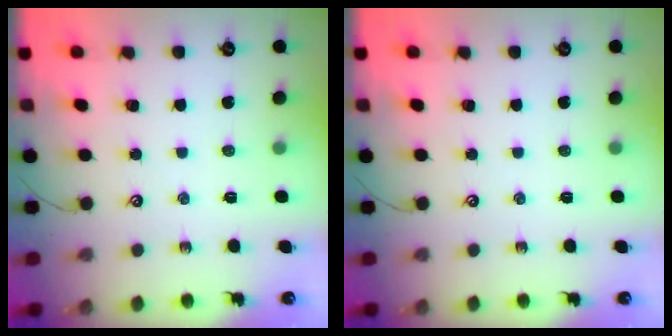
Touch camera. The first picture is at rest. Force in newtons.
{"total": 0.0}